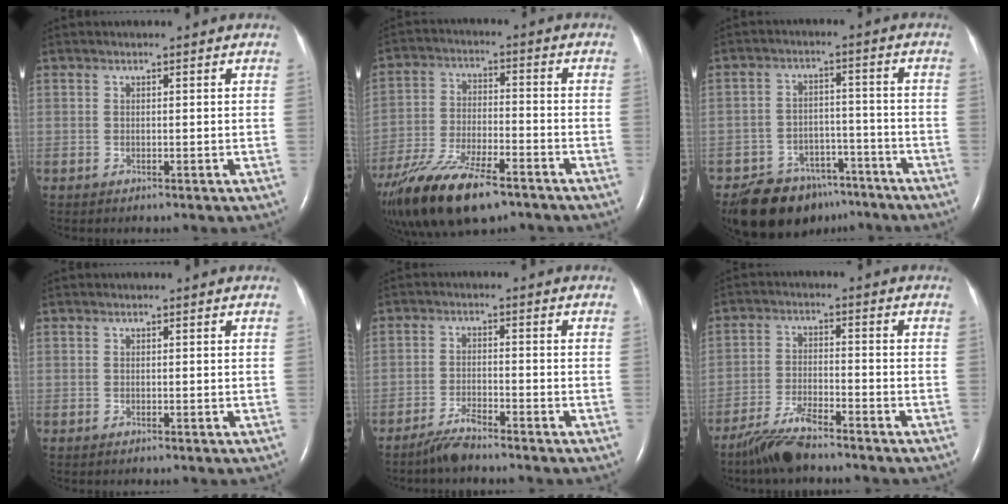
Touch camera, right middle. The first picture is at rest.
{"total": 17.7, "force": [-12.7, 5.4, 11.1], "torque": [-0.232, -0.029, -0.222]}
{"total": 12.6, "force": [-10.1, 6.6, 3.9], "torque": [-0.062, 0.019, -0.151]}
{"total": 0.0}
{"total": 3.7, "force": [-3.3, 0.1, 1.6], "torque": [-0.040, -0.011, -0.066]}
{"total": 6.8, "force": [-5.7, 0.9, 3.6], "torque": [-0.083, -0.019, -0.108]}